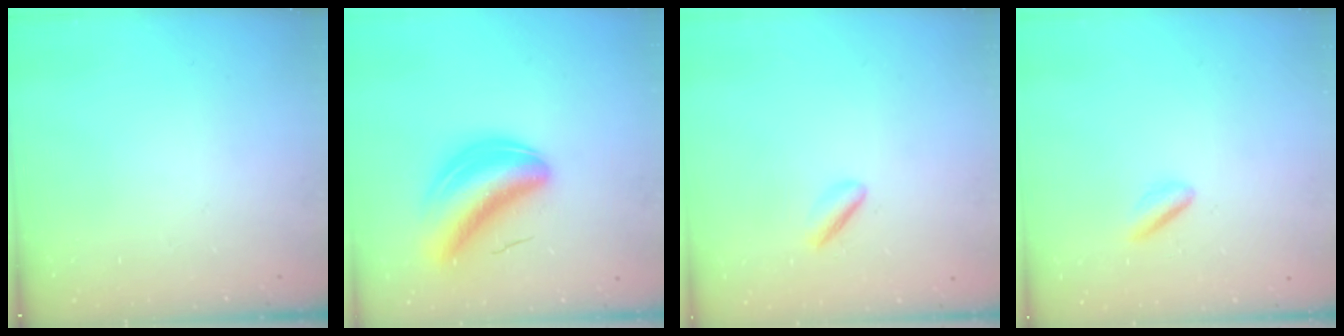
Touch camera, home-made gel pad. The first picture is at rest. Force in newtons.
{"total": 9.7, "press": 9.3, "slide": 2.8}
{"total": 2.2, "press": 2.1, "slide": 0.8}
{"total": 2.7, "press": 2.6, "slide": 0.7}